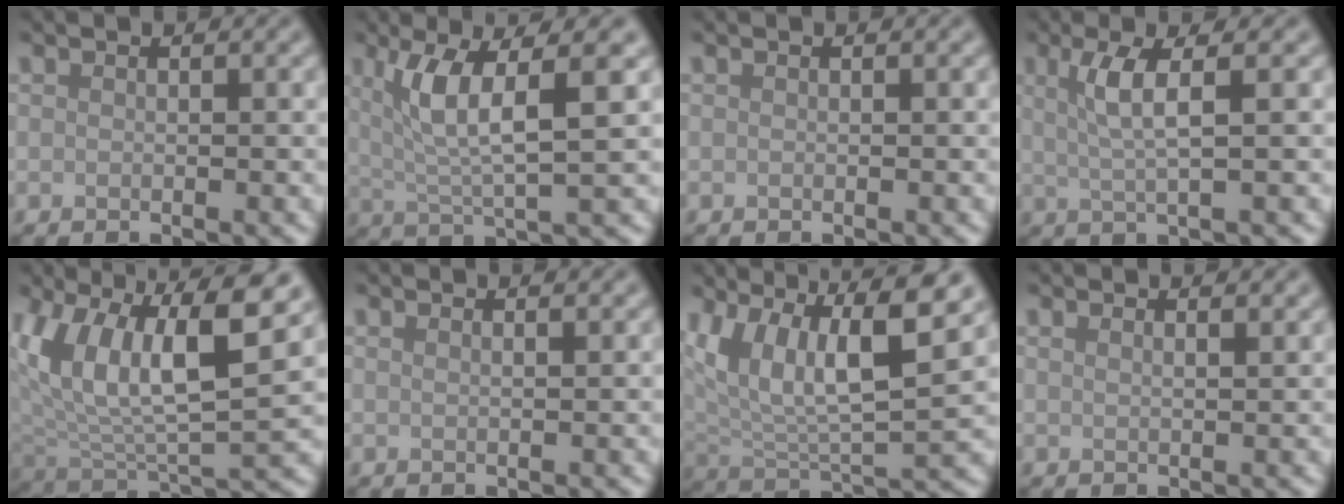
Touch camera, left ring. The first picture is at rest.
{"total": 6.4, "force": [2.3, 1.5, 5.8], "torque": [-0.108, 0.004, 0.040]}
{"total": 0.0}
{"total": 3.5, "force": [1.0, 0.7, 3.3], "torque": [-0.062, 0.000, 0.021]}
{"total": 11.3, "force": [5.0, 4.6, 9.1], "torque": [-0.169, 0.005, 0.090]}
{"total": 1.2, "force": [0.9, 0.5, 0.7], "torque": [-0.008, 0.001, 0.003]}
{"total": 11.7, "force": [6.0, 4.1, 9.2], "torque": [-0.157, 0.010, 0.099]}
{"total": 2.0, "force": [1.4, 0.8, 1.1], "torque": [-0.006, 0.005, 0.003]}